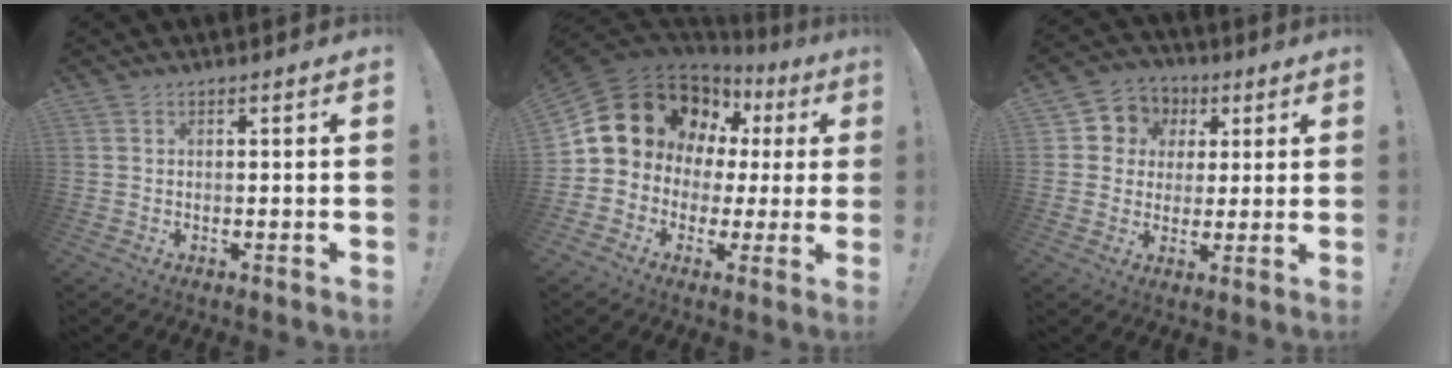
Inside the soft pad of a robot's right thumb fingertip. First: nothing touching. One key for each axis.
{"total": 14.7, "fx": 7.7, "fy": 11.2, "fz": 5.6, "tx": -0.084, "ty": -0.055, "tz": 0.168}
{"total": 7.7, "fx": 1.0, "fy": 7.4, "fz": 1.9, "tx": -0.020, "ty": -0.002, "tz": 0.024}